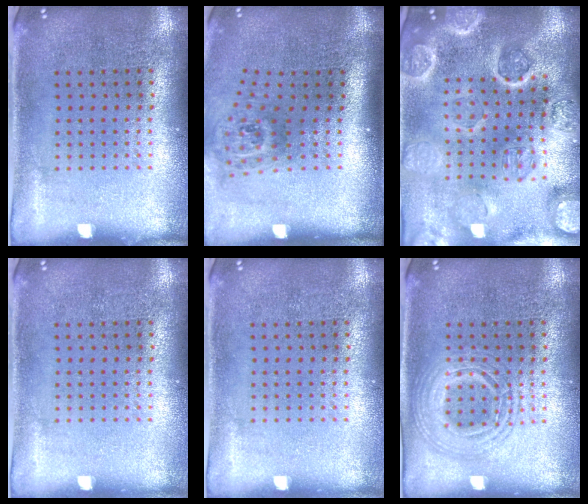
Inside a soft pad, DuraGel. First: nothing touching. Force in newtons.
{"total": 1.9, "press": 1.2, "slide": 1.4}
{"total": 4.8, "press": 4.2, "slide": 2.3}
{"total": 0.0}
{"total": 0.0}
{"total": 2.8, "press": 2.7, "slide": 0.2}